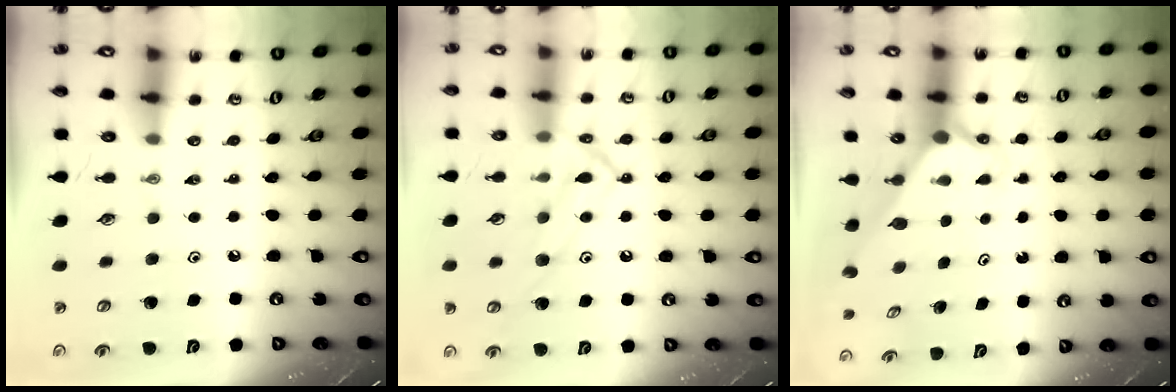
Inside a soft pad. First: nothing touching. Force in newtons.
{"total": 12.5, "press": 12.4, "slide": 1.0}
{"total": 2.7, "press": 2.7, "slide": 0.2}